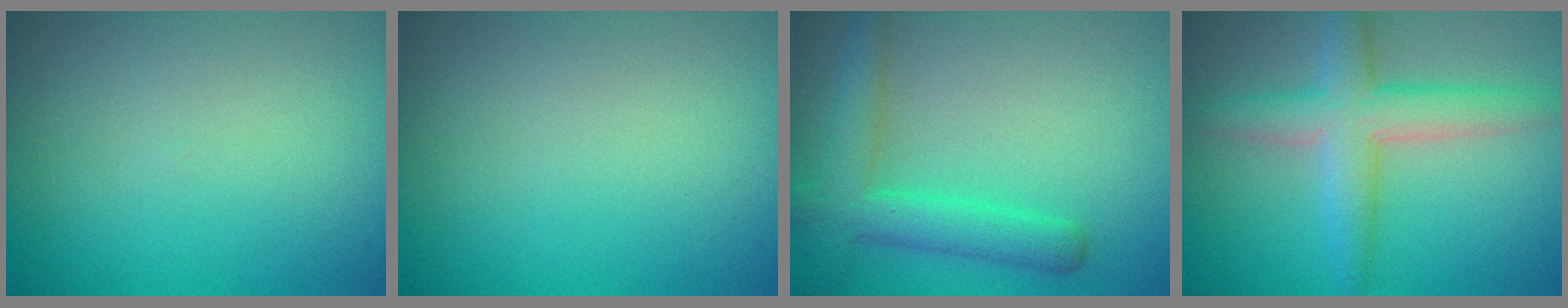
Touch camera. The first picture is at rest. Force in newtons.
{"total": 0.0}
{"total": 4.4, "press": 4.4, "slide": 0.3}
{"total": 4.6, "press": 4.6, "slide": 0.2}